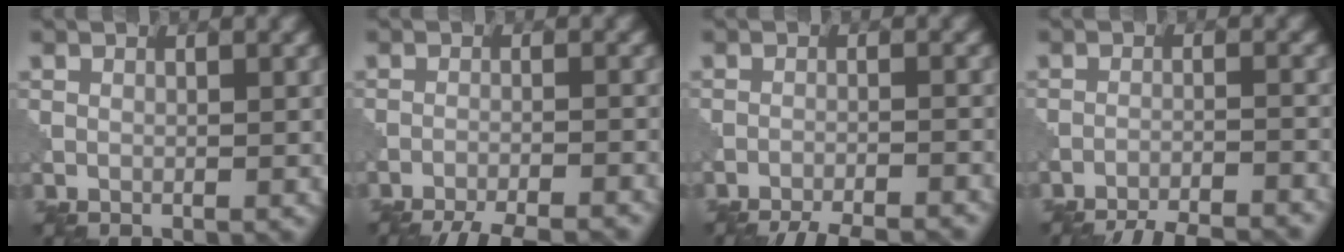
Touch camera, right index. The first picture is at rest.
{"total": 8.1, "force": [-7.5, 1.4, 2.7], "torque": [-0.035, -0.004, -0.108]}
{"total": 7.8, "force": [-7.4, 1.4, 2.4], "torque": [-0.027, 0.000, -0.103]}
{"total": 10.3, "force": [-9.8, 2.0, 2.5], "torque": [-0.026, 0.000, -0.133]}